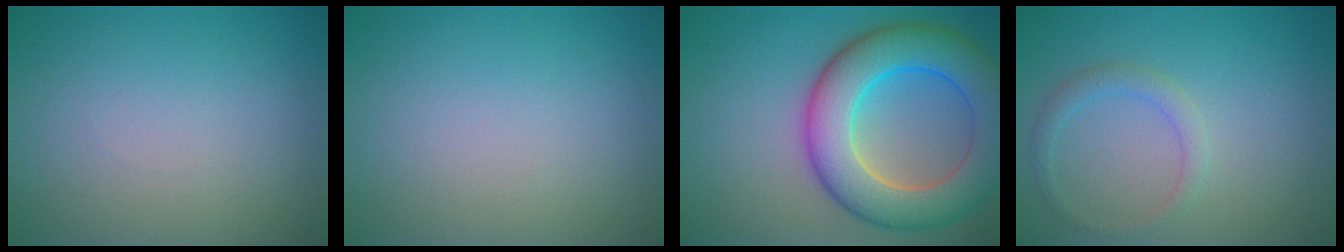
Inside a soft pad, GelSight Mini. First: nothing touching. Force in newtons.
{"total": 0.0}
{"total": 10.3, "press": 10.3, "slide": 0.4}
{"total": 1.7, "press": 1.7, "slide": 0.1}